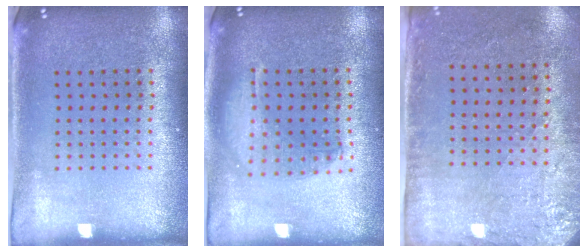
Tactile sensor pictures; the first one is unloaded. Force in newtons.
{"total": 1.3, "press": 1.3, "slide": 0.3}
{"total": 2.9, "press": 2.3, "slide": 1.7}